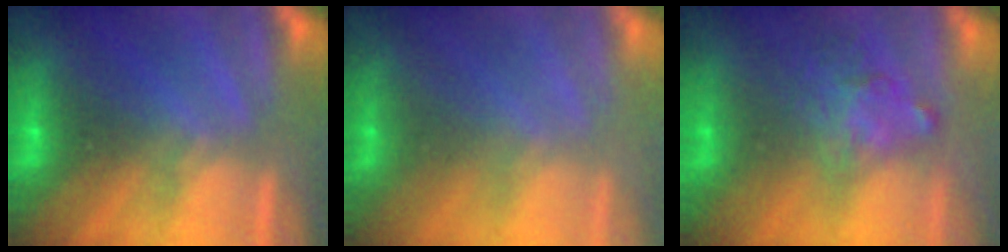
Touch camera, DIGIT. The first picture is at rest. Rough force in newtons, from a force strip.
{"total": 2.2}
{"total": 3.9}